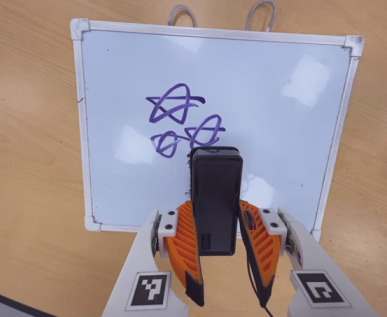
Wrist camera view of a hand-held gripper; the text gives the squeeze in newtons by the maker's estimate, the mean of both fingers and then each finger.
{"total": 4.5, "left": 3.1, "right": 6.0}